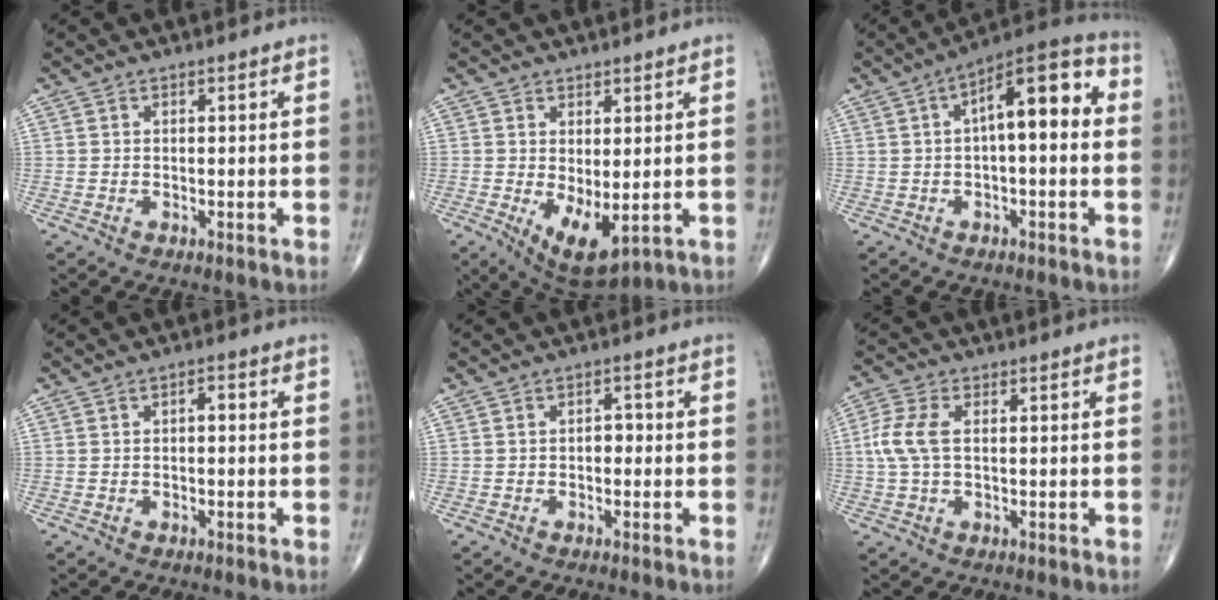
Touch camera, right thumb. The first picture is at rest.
{"total": 8.0, "force": [-1.1, 3.6, 7.0], "torque": [-0.109, -0.015, 0.002]}
{"total": 13.5, "force": [1.8, 5.2, 12.3], "torque": [-0.166, 0.042, 0.020]}
{"total": 1.4, "force": [0.0, 0.7, 1.1], "torque": [-0.011, 0.008, -0.003]}
{"total": 1.8, "force": [-0.4, 1.2, 1.2], "torque": [-0.006, 0.006, -0.012]}
{"total": 6.4, "force": [0.5, 3.5, 5.4], "torque": [-0.142, 0.014, 0.006]}